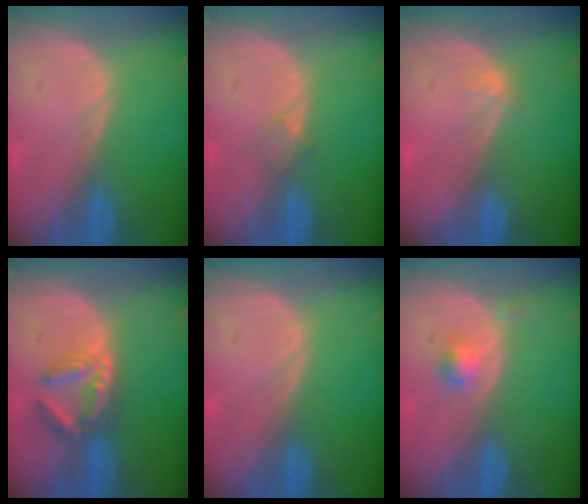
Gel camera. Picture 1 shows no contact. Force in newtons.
{"total": 1.4, "press": 1.4, "slide": 0.1}
{"total": 0.7, "press": 0.7, "slide": 0.1}
{"total": 5.9, "press": 5.2, "slide": 2.8}
{"total": 0.0}
{"total": 2.2, "press": 2.0, "slide": 1.0}